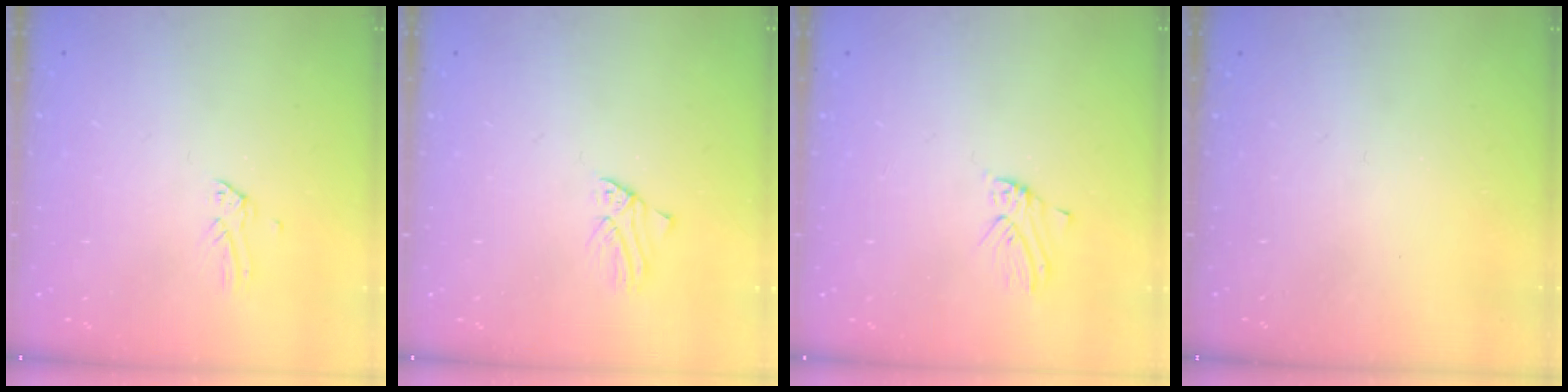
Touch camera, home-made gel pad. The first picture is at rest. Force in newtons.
{"total": 1.1, "press": 1.1, "slide": 0.2}
{"total": 2.2, "press": 2.2, "slide": 0.1}
{"total": 0.7, "press": 0.7, "slide": 0.0}